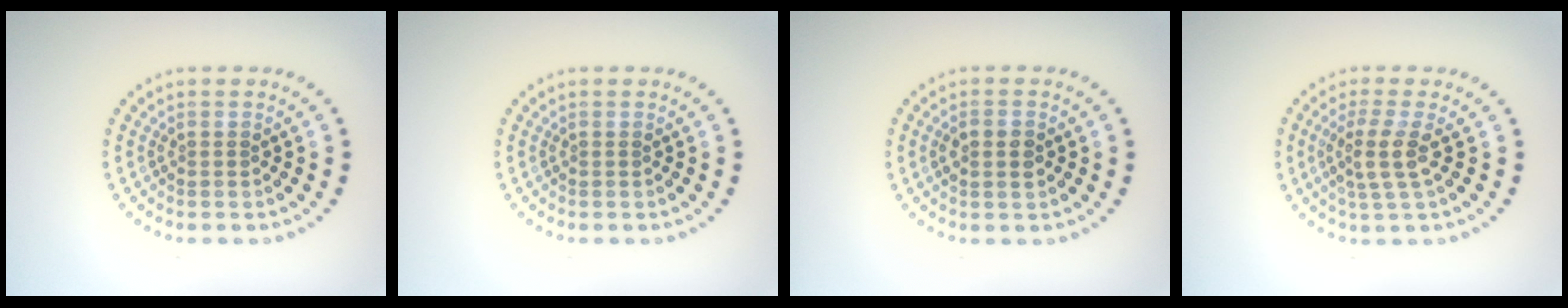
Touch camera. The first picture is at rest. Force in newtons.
{"total": 0.0}
{"total": 1.8, "press": 1.8, "slide": 0.1}
{"total": 3.0, "press": 2.3, "slide": 1.8}